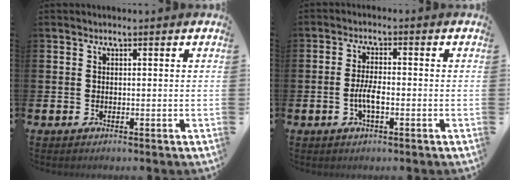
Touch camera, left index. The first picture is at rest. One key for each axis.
{"total": 3.3, "fx": -0.9, "fy": 1.1, "fz": 3.0, "tx": -0.057, "ty": -0.001, "tz": -0.021}